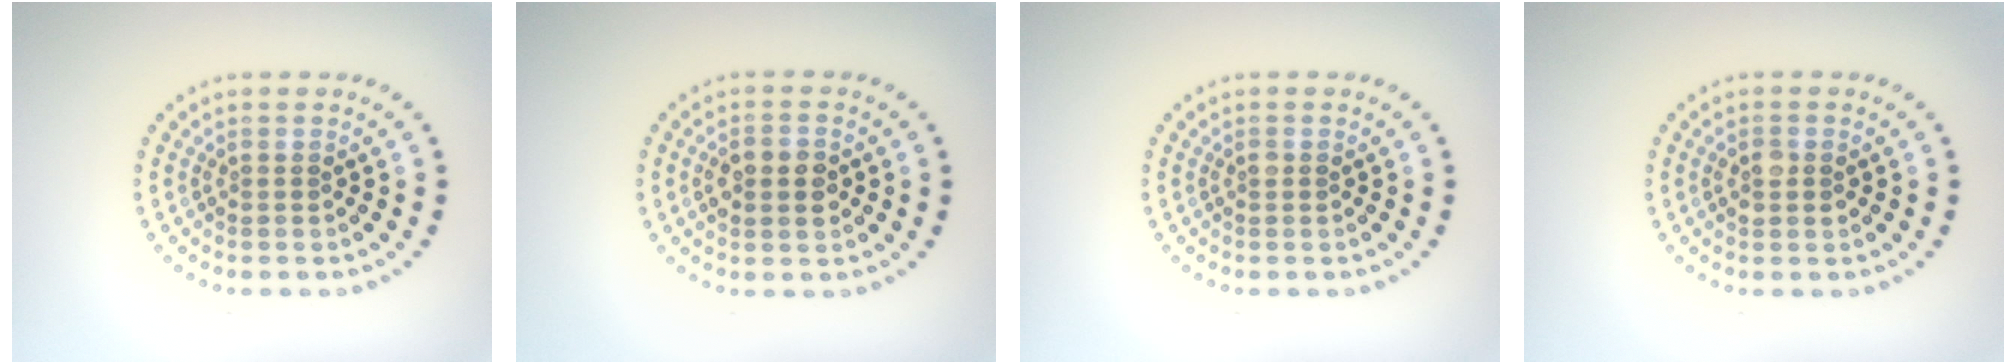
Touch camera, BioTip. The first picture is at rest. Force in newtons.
{"total": 3.0, "press": 3.0, "slide": 0.0}
{"total": 0.5, "press": 0.5, "slide": 0.1}
{"total": 1.9, "press": 1.9, "slide": 0.1}